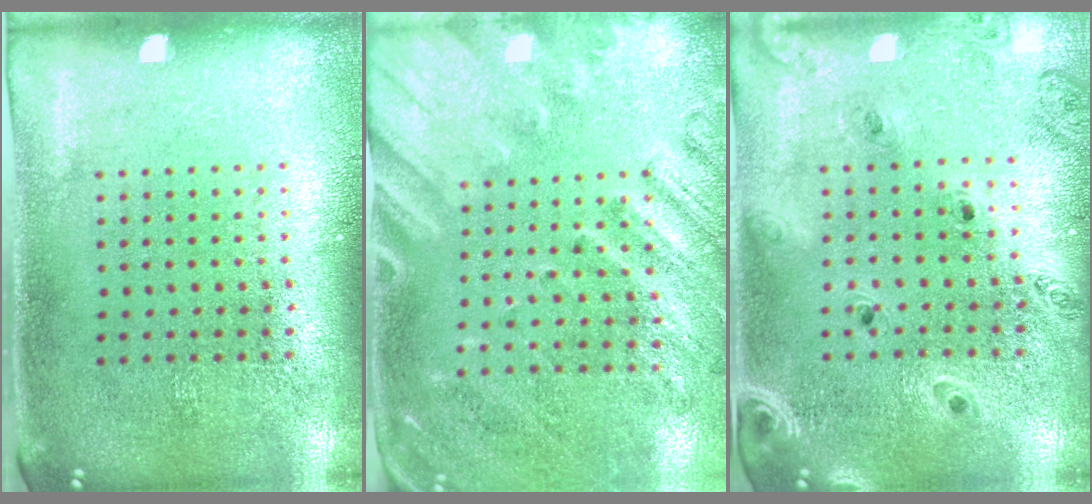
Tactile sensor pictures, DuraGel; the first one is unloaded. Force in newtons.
{"total": 2.4, "press": 1.9, "slide": 1.5}
{"total": 0.9, "press": 0.9, "slide": 0.1}